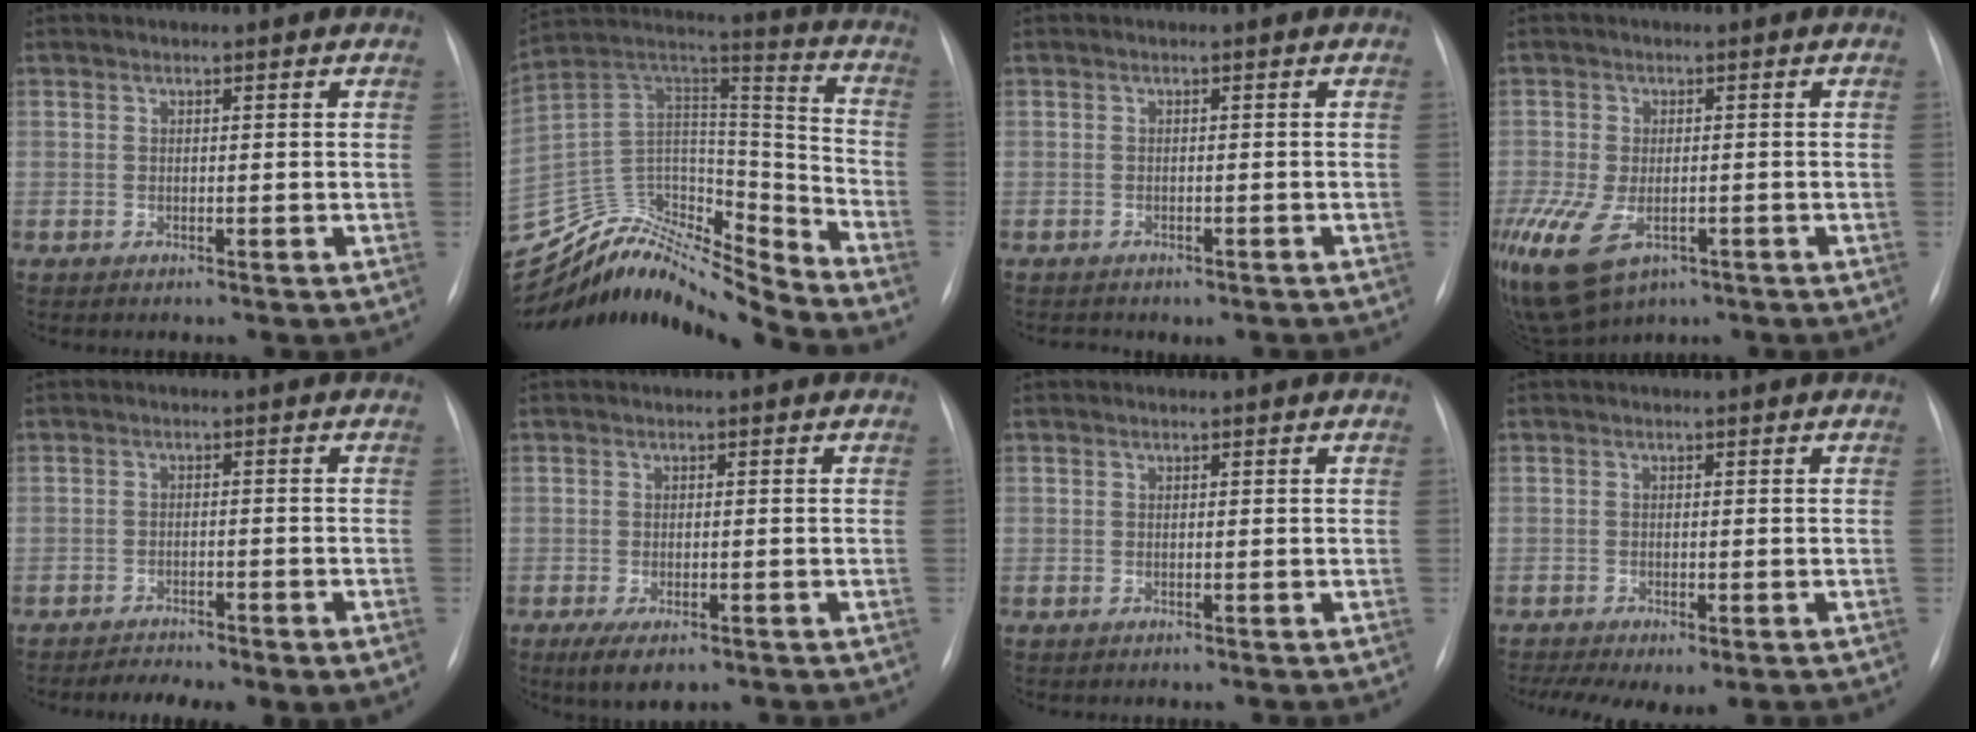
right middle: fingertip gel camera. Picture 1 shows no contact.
{"total": 20.6, "force": [-20.1, 2.4, 3.9], "torque": [-0.060, 0.080, -0.340]}
{"total": 3.2, "force": [-2.6, 1.5, 0.9], "torque": [-0.013, 0.004, -0.026]}
{"total": 19.8, "force": [-9.1, 12.9, 11.9], "torque": [-0.341, -0.035, -0.136]}
{"total": 5.2, "force": [-3.7, 1.3, 3.5], "torque": [-0.058, -0.001, -0.054]}
{"total": 4.5, "force": [-2.7, 1.7, 3.2], "torque": [-0.056, -0.008, -0.038]}
{"total": 0.0}
{"total": 8.1, "force": [-5.3, 3.2, 5.2], "torque": [-0.084, -0.009, -0.075]}